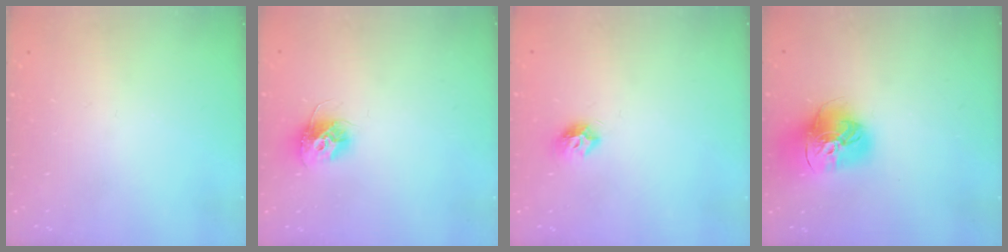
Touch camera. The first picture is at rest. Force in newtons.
{"total": 10.4, "press": 10.4, "slide": 0.5}
{"total": 7.9, "press": 7.9, "slide": 0.8}
{"total": 17.7, "press": 17.6, "slide": 1.8}